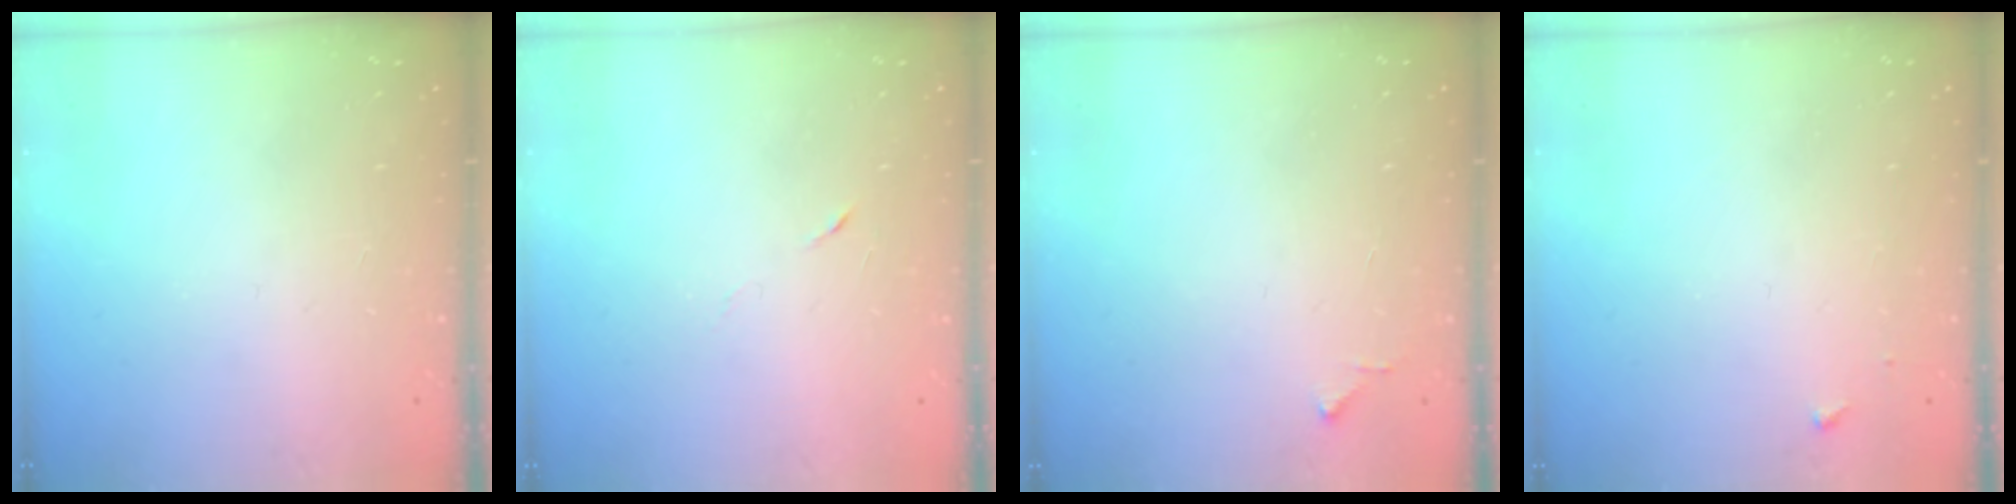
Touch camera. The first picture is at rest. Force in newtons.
{"total": 2.9, "press": 2.7, "slide": 1.0}
{"total": 3.4, "press": 3.4, "slide": 0.4}
{"total": 3.3, "press": 3.3, "slide": 0.4}